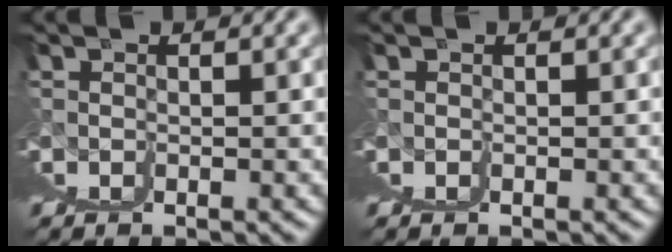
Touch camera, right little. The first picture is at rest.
{"total": 0.0}